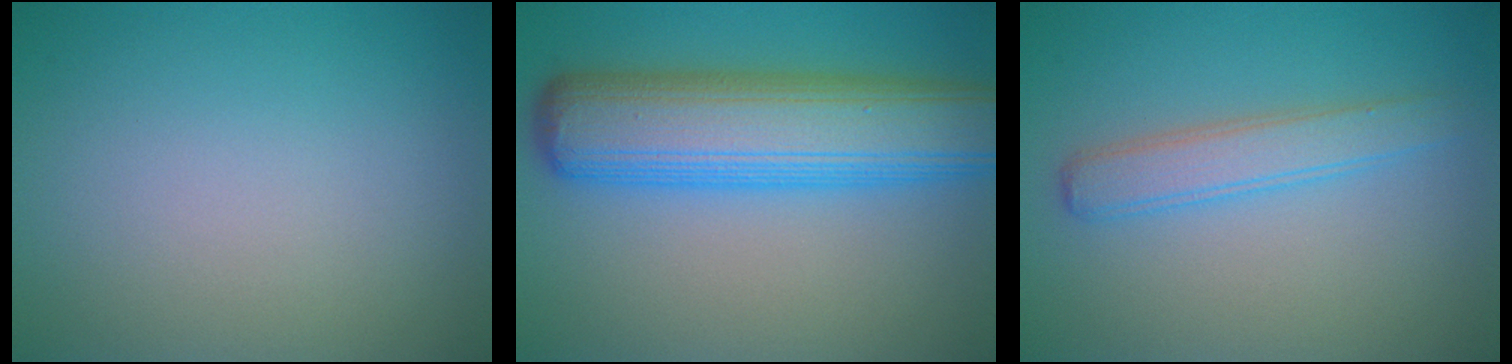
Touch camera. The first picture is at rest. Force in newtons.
{"total": 10.2, "press": 10.2, "slide": 0.3}
{"total": 2.9, "press": 2.9, "slide": 0.1}